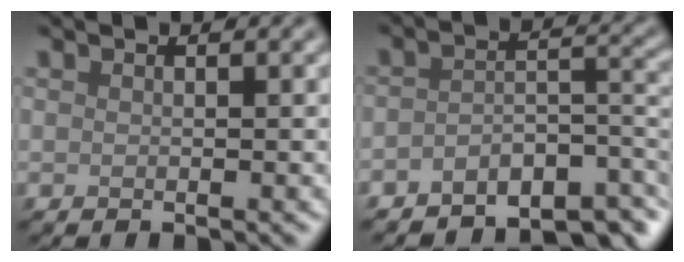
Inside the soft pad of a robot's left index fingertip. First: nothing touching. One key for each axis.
{"total": 5.9, "fx": -4.4, "fy": 2.3, "fz": 3.1, "tx": -0.034, "ty": -0.008, "tz": -0.075}